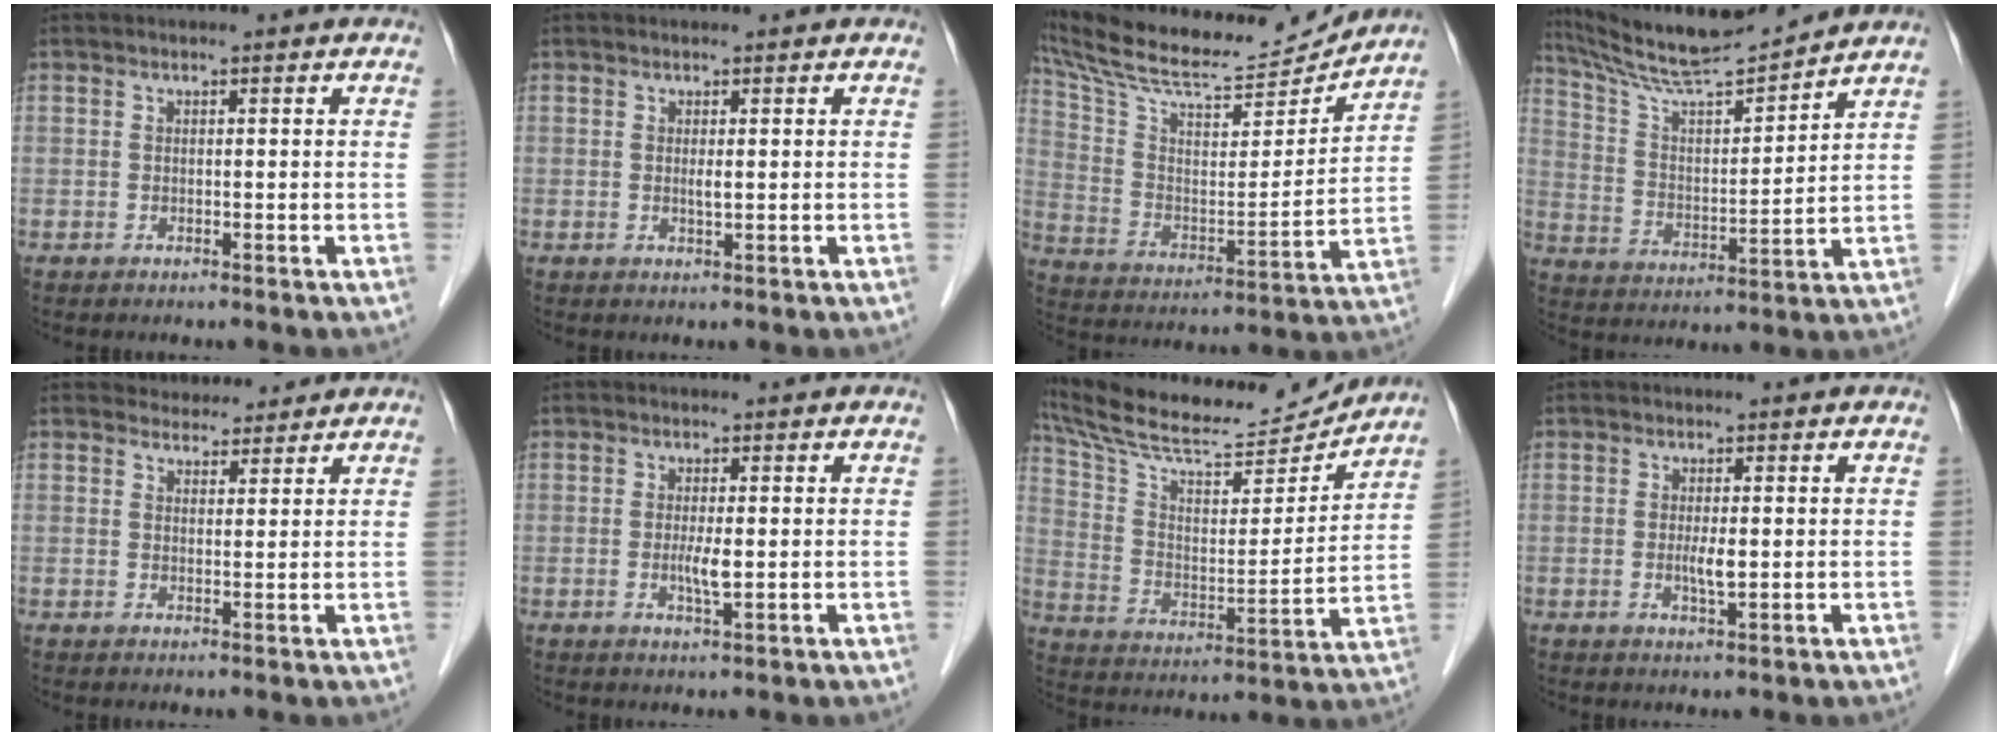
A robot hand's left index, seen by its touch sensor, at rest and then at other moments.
{"total": 0.8, "force": [0.0, 0.1, 0.8], "torque": [-0.019, -0.006, 0.001]}
{"total": 21.7, "force": [20.4, 2.6, 6.9], "torque": [-0.134, -0.016, 0.323]}
{"total": 13.7, "force": [12.9, -0.1, 4.5], "torque": [-0.088, 0.002, 0.230]}
{"total": 3.7, "force": [3.5, 1.2, 0.0], "torque": [0.002, 0.007, 0.050]}
{"total": 2.5, "force": [-0.3, 0.3, 2.4], "torque": [-0.049, -0.008, -0.004]}
{"total": 20.8, "force": [19.6, 2.7, 6.4], "torque": [-0.119, -0.014, 0.306]}
{"total": 2.2, "force": [-0.2, 0.4, 2.1], "torque": [-0.042, -0.007, -0.002]}